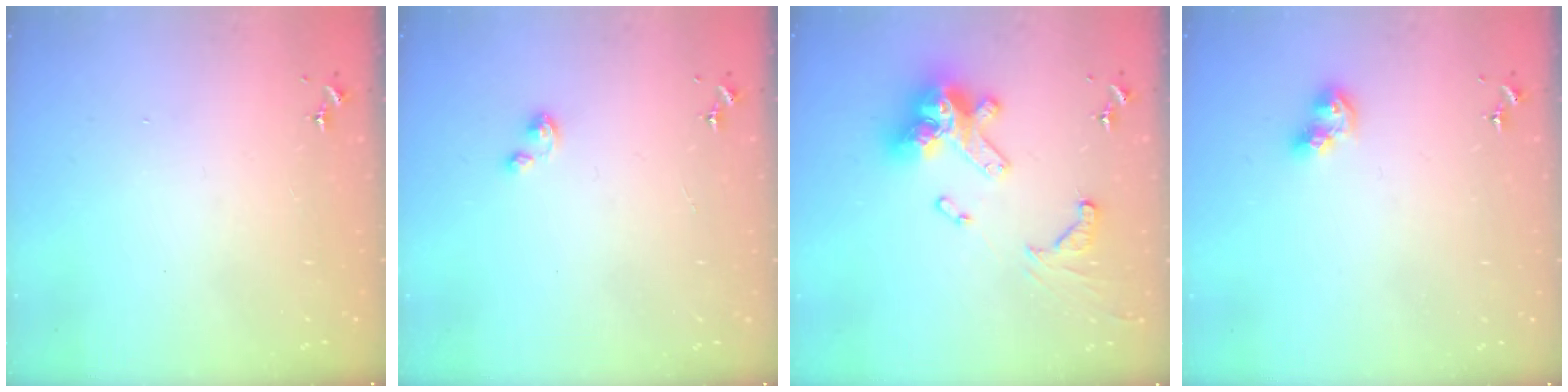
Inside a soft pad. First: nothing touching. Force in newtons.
{"total": 2.3, "press": 2.3, "slide": 0.2}
{"total": 18.7, "press": 18.6, "slide": 2.3}
{"total": 8.4, "press": 8.3, "slide": 1.0}